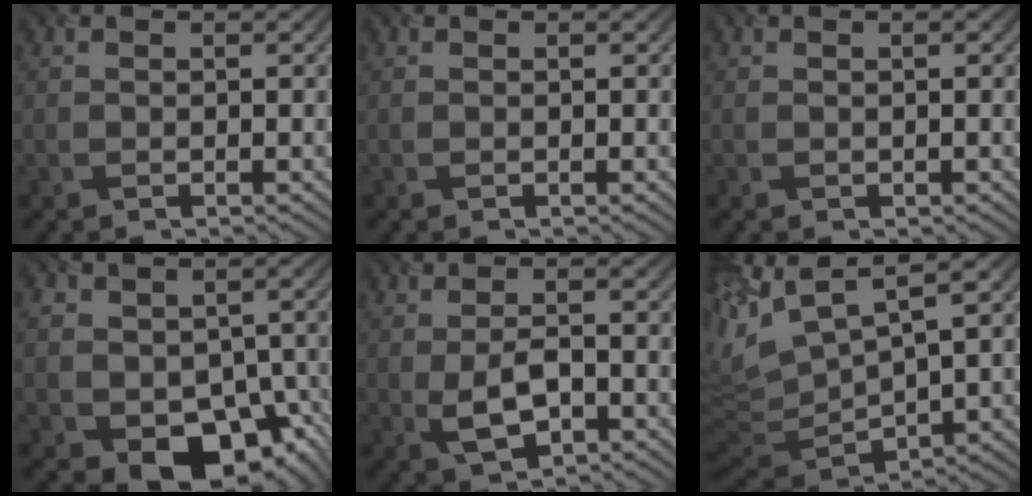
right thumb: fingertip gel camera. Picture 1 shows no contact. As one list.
[{"total": 0.0}, {"total": 0.0}, {"total": 13.8, "force": [-4.9, 10.8, 7.0], "torque": [-0.114, -0.029, -0.078]}, {"total": 4.8, "force": [-1.3, 2.4, 3.9], "torque": [-0.083, -0.002, -0.025]}, {"total": 10.8, "force": [4.3, 3.8, 9.1], "torque": [-0.232, 0.010, 0.081]}]